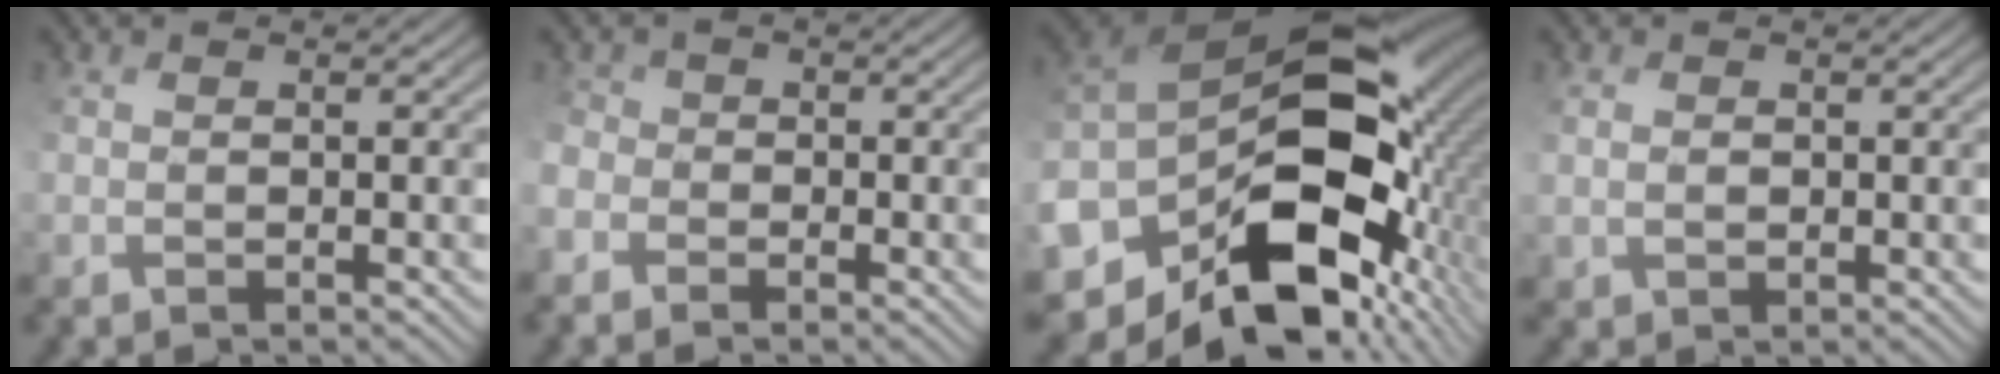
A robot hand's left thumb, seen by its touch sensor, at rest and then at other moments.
{"total": 4.2, "force": [-2.5, 3.2, 1.3], "torque": [-0.038, -0.007, -0.046]}
{"total": 17.8, "force": [-5.2, 12.1, 12.0], "torque": [-0.248, -0.031, -0.079]}
{"total": 1.1, "force": [0.8, 0.6, -0.3], "torque": [0.009, 0.004, 0.018]}